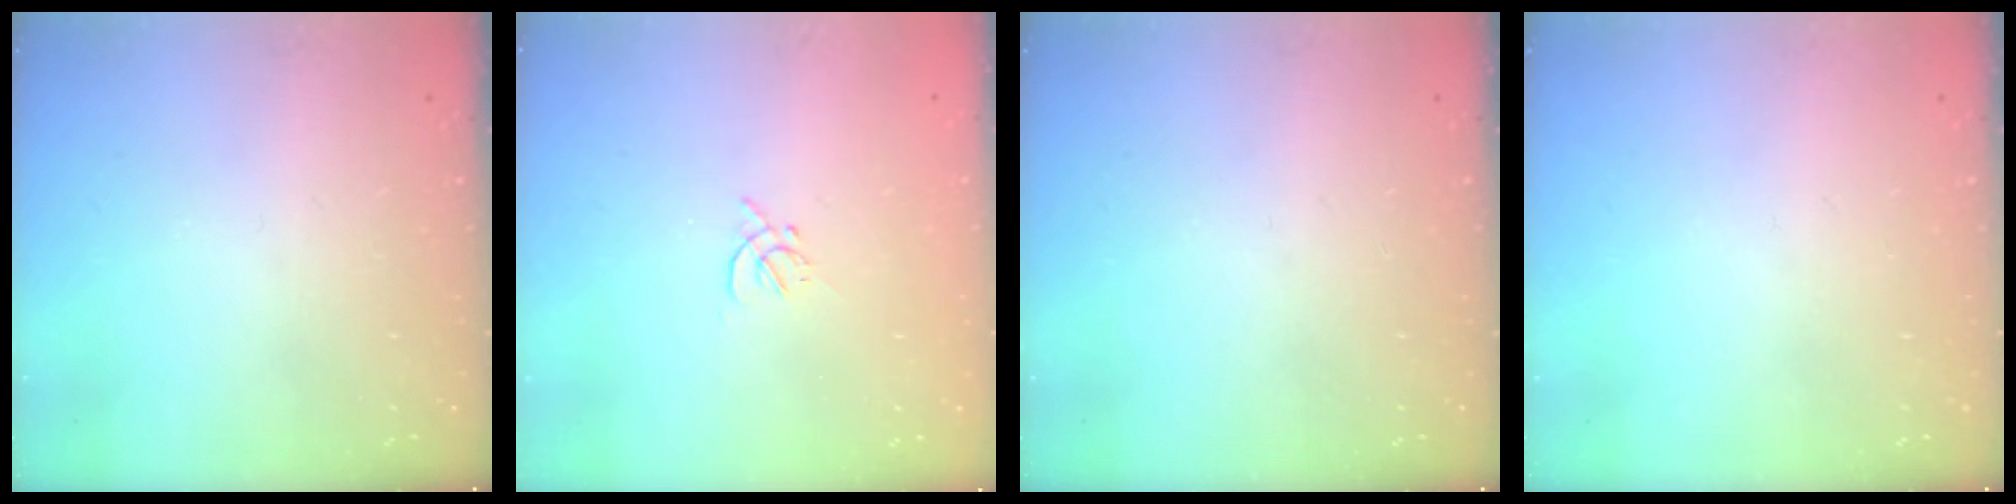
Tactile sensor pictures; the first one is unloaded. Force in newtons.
{"total": 1.9, "press": 1.8, "slide": 0.5}
{"total": 0.0}
{"total": 0.0}